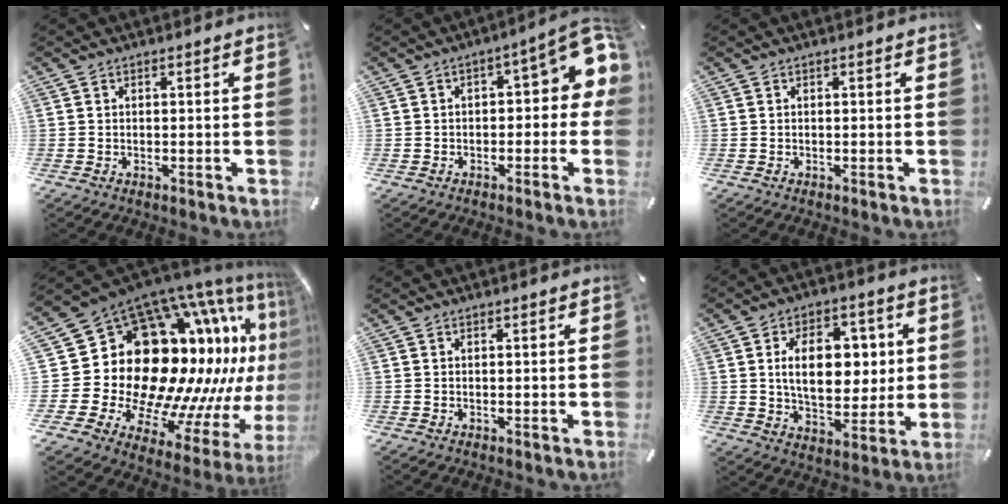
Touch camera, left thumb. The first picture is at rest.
{"total": 9.5, "force": [2.0, 4.6, 8.1], "torque": [-0.099, -0.016, 0.030]}
{"total": 0.0}
{"total": 31.3, "force": [4.9, 20.9, 22.8], "torque": [-0.329, -0.157, 0.161]}
{"total": 0.0}
{"total": 15.1, "force": [2.7, 9.7, 11.2], "torque": [-0.178, 0.003, 0.042]}